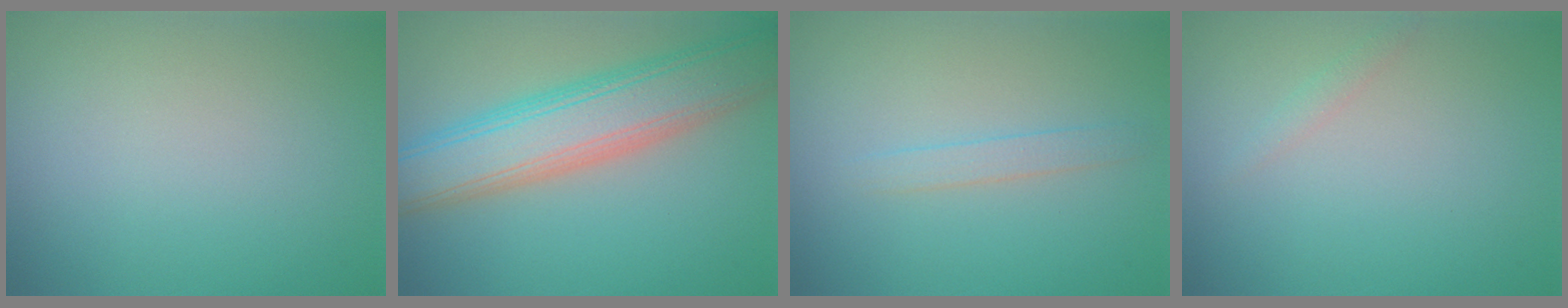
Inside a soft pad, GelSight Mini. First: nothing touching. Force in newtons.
{"total": 8.5, "press": 8.5, "slide": 0.3}
{"total": 1.3, "press": 1.3, "slide": 0.1}
{"total": 0.8, "press": 0.8, "slide": 0.0}